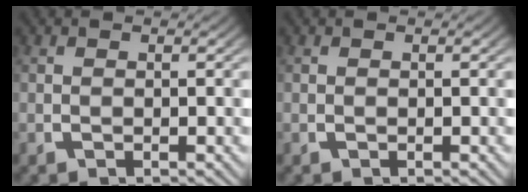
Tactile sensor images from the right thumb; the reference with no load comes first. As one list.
[{"total": 0.0}]